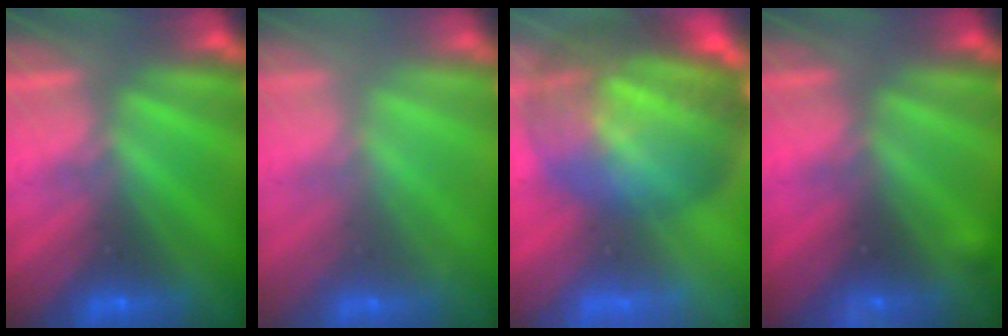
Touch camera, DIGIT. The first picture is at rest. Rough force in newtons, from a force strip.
{"total": 2.2}
{"total": 7.4}
{"total": 2.4}